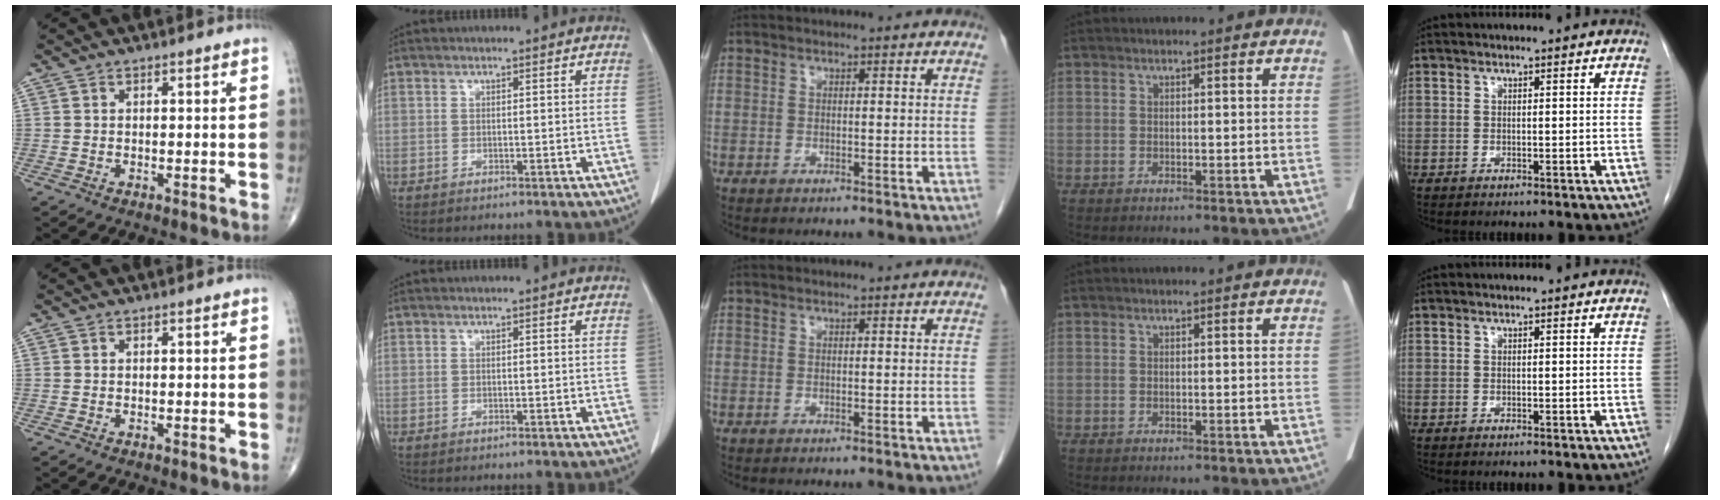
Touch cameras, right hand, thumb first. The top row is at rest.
{}